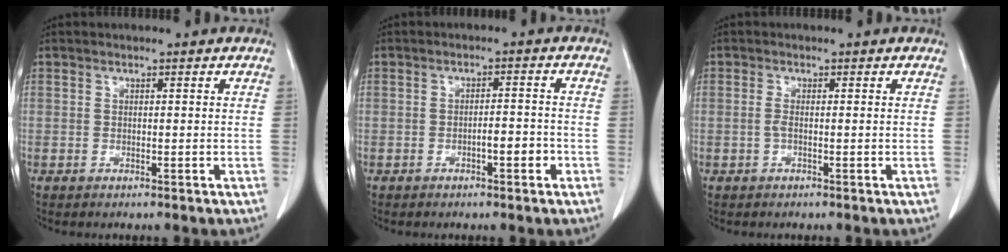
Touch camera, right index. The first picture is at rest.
{"total": 3.0, "force": [-1.4, 0.7, 2.6], "torque": [-0.039, 0.003, -0.021]}
{"total": 1.0, "force": [-0.2, 0.0, 1.0], "torque": [-0.021, 0.000, -0.006]}